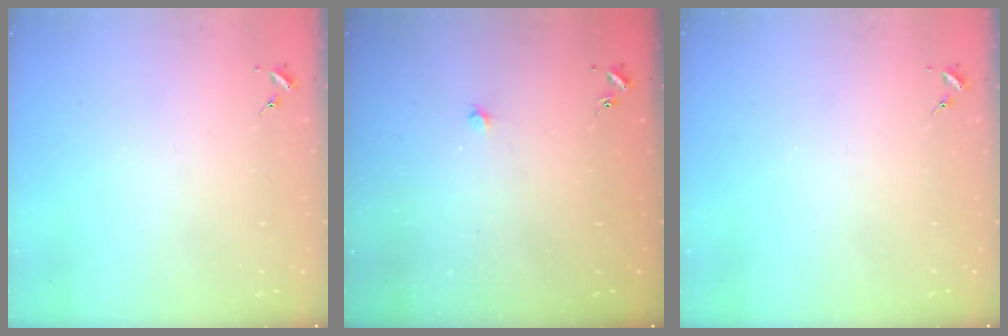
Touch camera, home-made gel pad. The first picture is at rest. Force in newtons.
{"total": 5.7, "press": 5.7, "slide": 0.5}
{"total": 0.0}